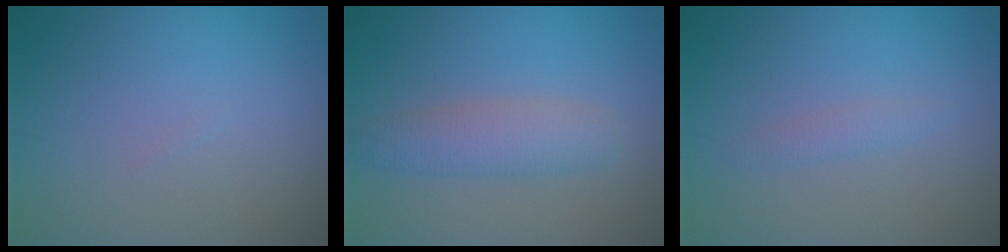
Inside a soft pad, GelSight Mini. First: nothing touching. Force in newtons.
{"total": 3.5, "press": 3.5, "slide": 0.2}
{"total": 1.1, "press": 1.1, "slide": 0.1}